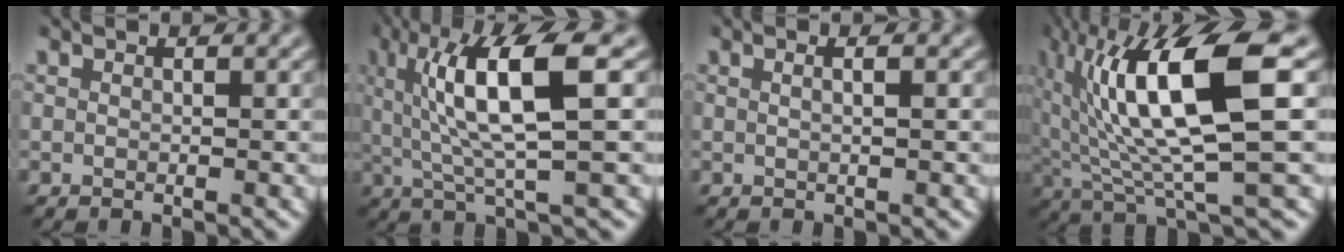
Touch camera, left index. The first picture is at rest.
{"total": 8.0, "force": [1.3, 1.5, 7.7], "torque": [-0.129, 0.003, 0.031]}
{"total": 1.6, "force": [0.1, 0.7, 1.4], "torque": [0.001, 0.004, -0.014]}
{"total": 11.7, "force": [1.9, 2.6, 11.3], "torque": [-0.196, 0.007, 0.048]}